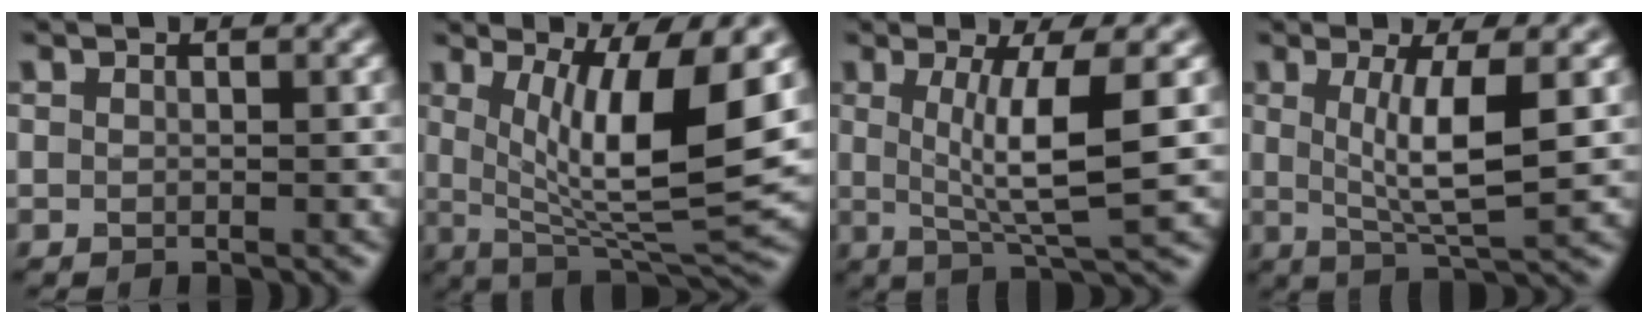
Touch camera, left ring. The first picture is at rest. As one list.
[{"total": 10.9, "force": [1.7, 2.7, 10.4], "torque": [-0.165, -0.013, 0.035]}, {"total": 6.7, "force": [0.9, 1.2, 6.5], "torque": [-0.109, -0.007, 0.020]}, {"total": 5.9, "force": [0.9, 1.2, 5.7], "torque": [-0.104, -0.010, 0.021]}]